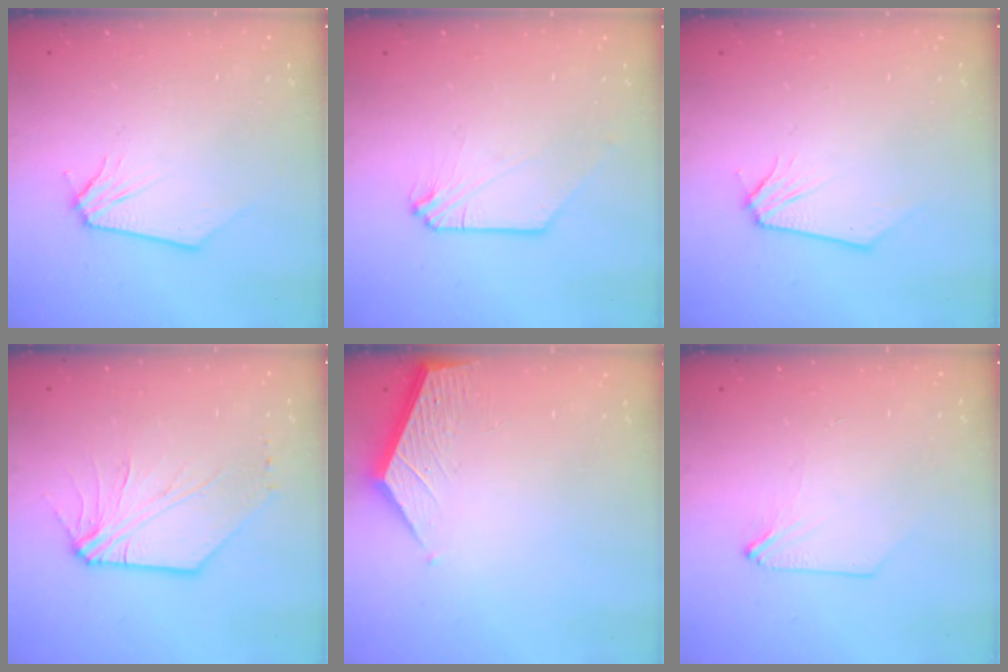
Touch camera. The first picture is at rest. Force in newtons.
{"total": 0.0}
{"total": 0.0}
{"total": 6.9, "press": 6.8, "slide": 0.9}
{"total": 3.7, "press": 3.7, "slide": 0.4}
{"total": 0.6, "press": 0.6, "slide": 0.1}